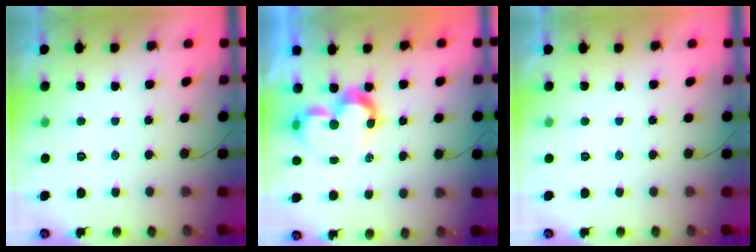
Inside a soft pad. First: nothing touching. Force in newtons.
{"total": 9.0, "press": 9.0, "slide": 0.3}
{"total": 1.7, "press": 1.7, "slide": 0.0}